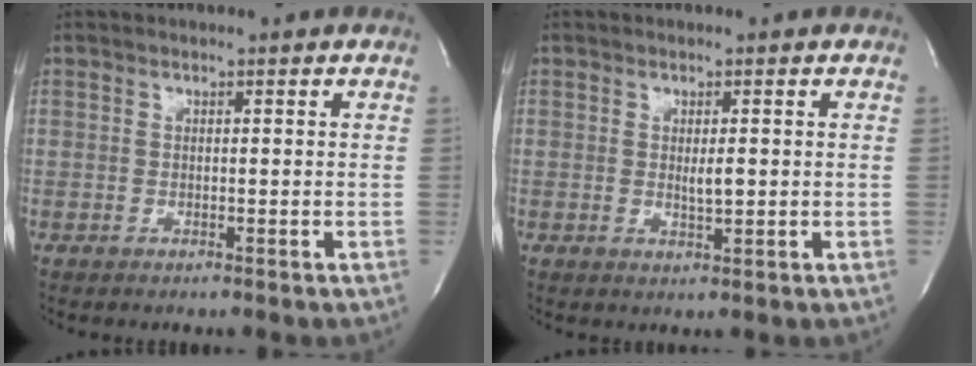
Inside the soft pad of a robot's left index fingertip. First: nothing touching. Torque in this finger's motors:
{"motor_torque": [0.08, 0.04, 0.04, 0.02]}